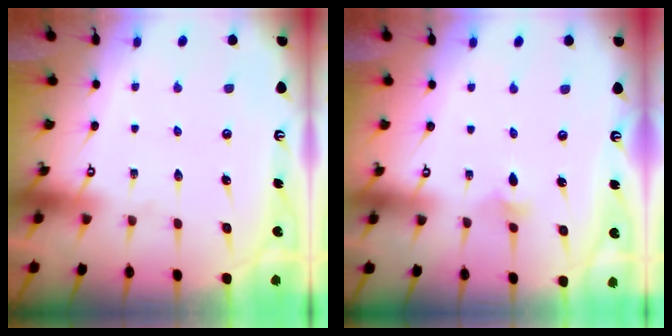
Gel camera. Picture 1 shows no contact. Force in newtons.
{"total": 2.1, "press": 2.1, "slide": 0.5}